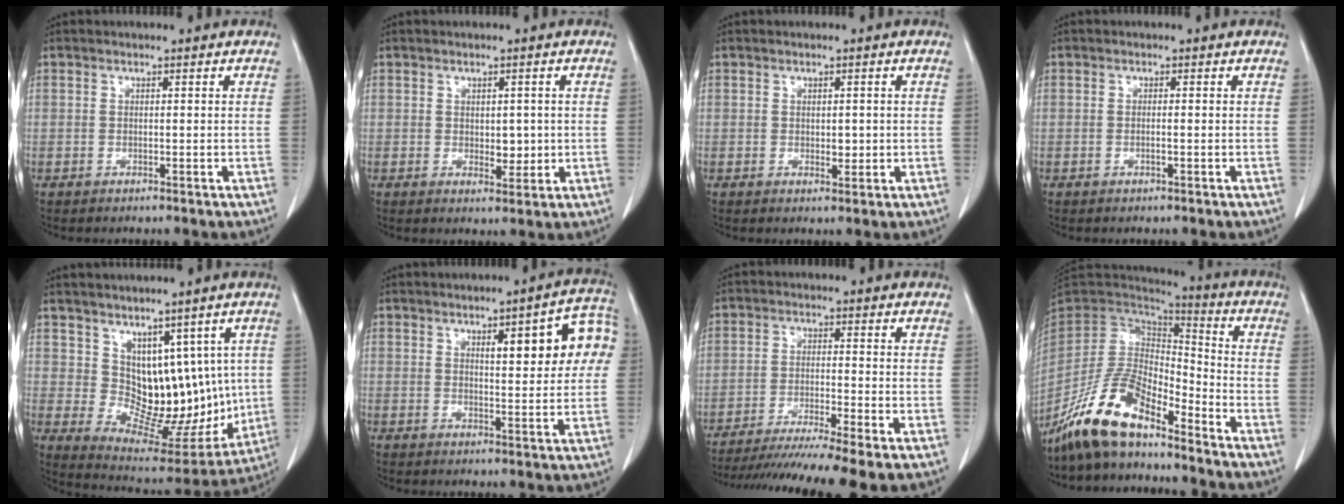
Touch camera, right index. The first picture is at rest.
{"total": 3.2, "force": [0.1, 1.8, 2.6], "torque": [-0.033, -0.005, 0.008]}
{"total": 1.9, "force": [0.1, 1.1, 1.6], "torque": [-0.021, -0.004, 0.004]}
{"total": 0.7, "force": [-0.2, 0.0, 0.7], "torque": [-0.015, -0.001, -0.003]}
{"total": 13.2, "force": [2.5, 8.5, 9.9], "torque": [-0.118, 0.009, 0.067]}
{"total": 10.8, "force": [3.1, 2.6, 10.0], "torque": [-0.121, 0.023, 0.037]}
{"total": 14.1, "force": [-11.6, -1.2, 8.0], "torque": [-0.131, -0.034, -0.184]}
{"total": 14.8, "force": [-11.5, 4.1, 8.4], "torque": [-0.167, 0.006, -0.218]}